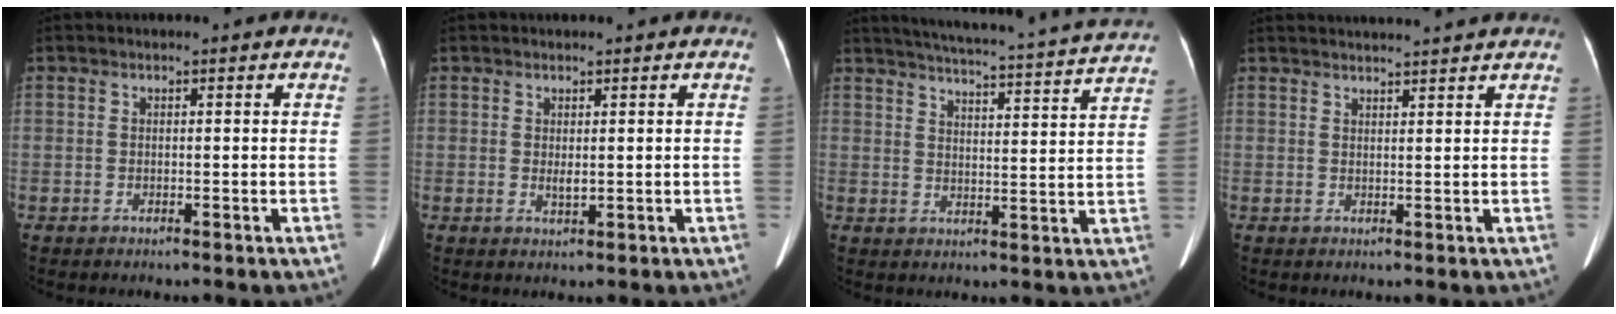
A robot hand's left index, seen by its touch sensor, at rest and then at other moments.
{"total": 1.2, "force": [0.1, 0.3, 1.2], "torque": [-0.022, -0.007, 0.010]}
{"total": 22.0, "force": [20.6, -0.5, 7.8], "torque": [-0.122, -0.046, 0.256]}
{"total": 8.2, "force": [7.8, -0.9, 2.4], "torque": [-0.028, 0.012, 0.096]}